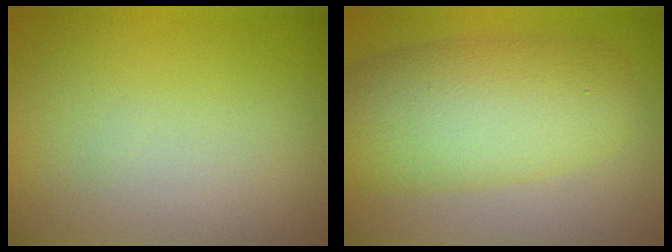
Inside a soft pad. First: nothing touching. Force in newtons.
{"total": 8.0, "press": 8.0, "slide": 0.5}